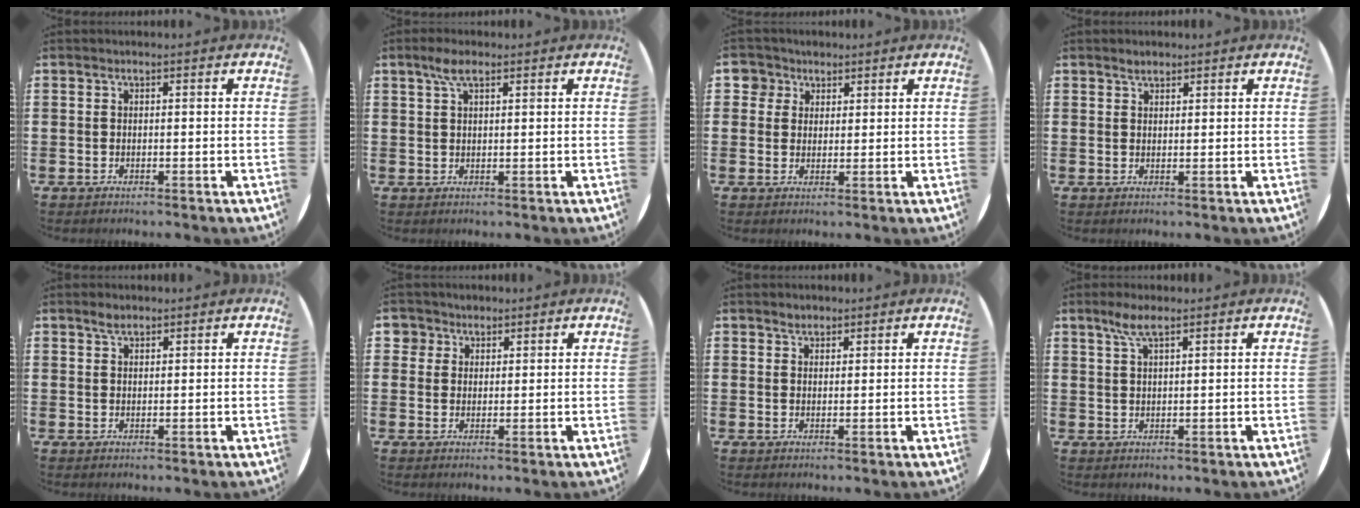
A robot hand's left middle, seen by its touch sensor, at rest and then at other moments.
{"total": 3.3, "force": [1.9, 1.1, 2.5], "torque": [-0.054, 0.008, 0.032]}
{"total": 3.6, "force": [2.3, 2.7, 0.3], "torque": [-0.011, 0.009, 0.043]}
{"total": 1.4, "force": [1.3, 0.4, 0.3], "torque": [-0.007, 0.003, 0.024]}
{"total": 1.6, "force": [1.3, 0.6, 0.6], "torque": [-0.005, 0.001, 0.022]}
{"total": 2.7, "force": [1.9, 1.9, 0.1], "torque": [-0.003, 0.006, 0.036]}
{"total": 1.6, "force": [1.4, 0.6, 0.1], "torque": [0.004, -0.001, 0.025]}
{"total": 3.6, "force": [2.4, 0.7, 2.6], "torque": [-0.056, 0.007, 0.042]}